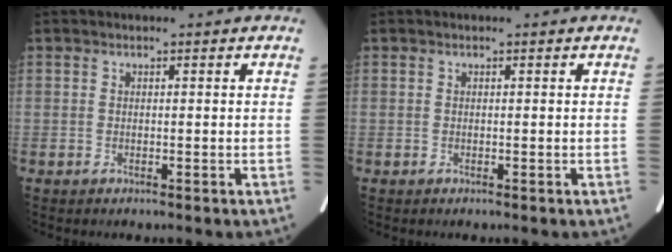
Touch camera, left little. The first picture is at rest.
{"total": 0.0}